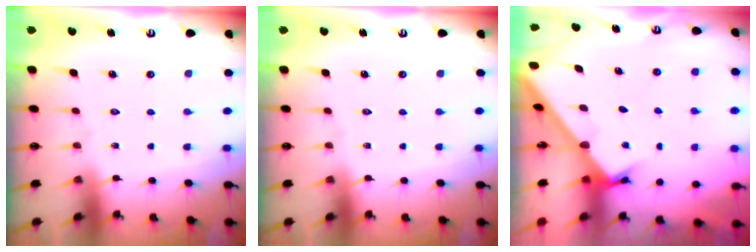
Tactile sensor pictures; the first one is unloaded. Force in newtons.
{"total": 0.0}
{"total": 2.6, "press": 2.6, "slide": 0.3}